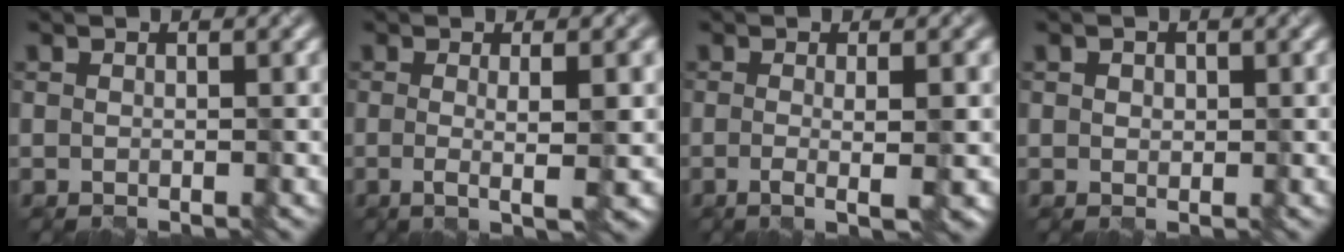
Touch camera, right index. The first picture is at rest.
{"total": 4.7, "force": [-0.1, 1.1, 4.5], "torque": [-0.064, 0.001, -0.004]}
{"total": 4.3, "force": [-0.4, 1.2, 4.1], "torque": [-0.051, 0.000, -0.009]}
{"total": 0.7, "force": [0.3, 0.7, 0.0], "torque": [0.004, 0.005, 0.004]}